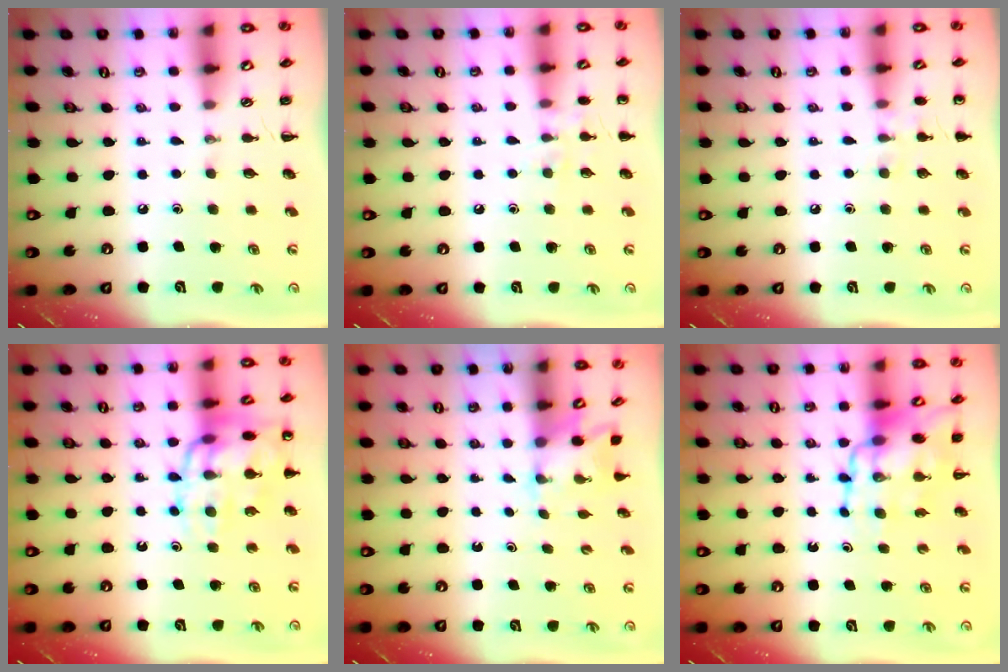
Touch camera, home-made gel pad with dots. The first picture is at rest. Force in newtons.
{"total": 6.3, "press": 6.2, "slide": 1.2}
{"total": 5.6, "press": 5.4, "slide": 1.7}
{"total": 15.5, "press": 15.5, "slide": 1.0}
{"total": 1.6, "press": 1.5, "slide": 0.6}
{"total": 12.1, "press": 11.7, "slide": 3.0}